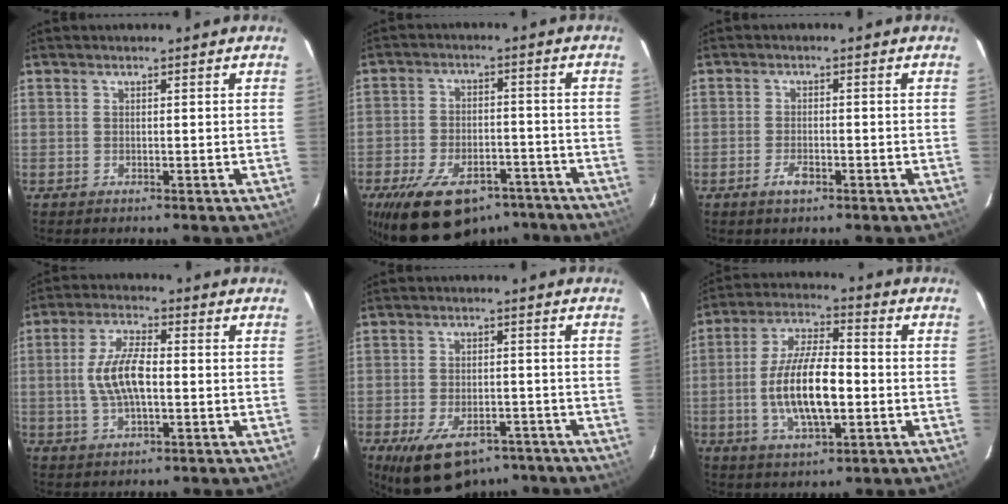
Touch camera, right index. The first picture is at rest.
{"total": 19.3, "force": [-13.7, 9.4, 9.8], "torque": [-0.200, -0.006, -0.193]}
{"total": 2.8, "force": [-1.6, 1.3, 1.9], "torque": [-0.041, -0.001, -0.030]}
{"total": 8.7, "force": [-0.6, 3.4, 7.9], "torque": [-0.158, 0.008, -0.011]}
{"total": 14.3, "force": [-9.5, 7.3, 7.8], "torque": [-0.159, -0.014, -0.140]}
{"total": 13.9, "force": [-2.5, 5.1, 12.7], "torque": [-0.253, -0.001, -0.044]}